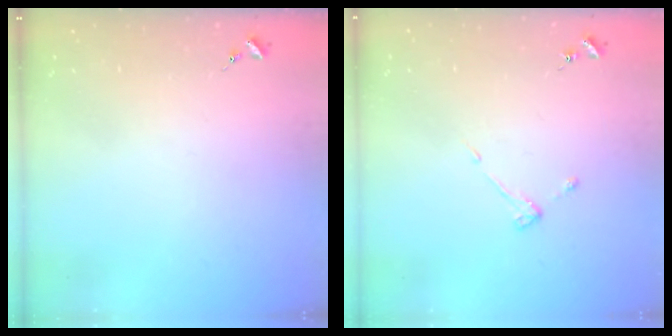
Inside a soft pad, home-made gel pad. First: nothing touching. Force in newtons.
{"total": 3.0, "press": 3.0, "slide": 0.6}